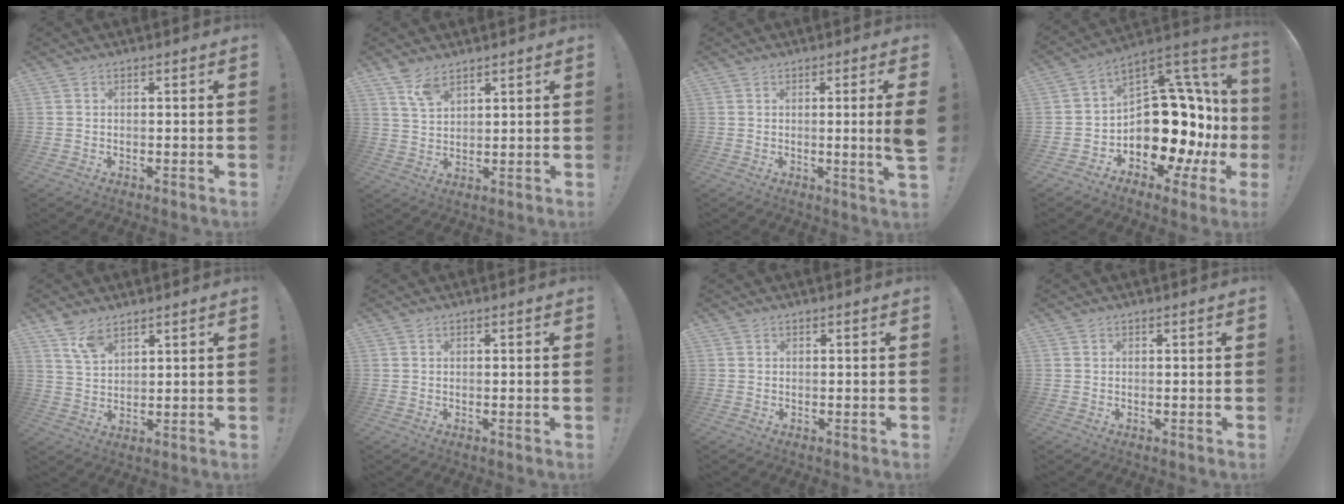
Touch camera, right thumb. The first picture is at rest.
{"total": 6.2, "force": [4.4, 2.7, 3.4], "torque": [-0.056, -0.022, 0.081]}
{"total": 6.5, "force": [0.3, -0.8, 6.4], "torque": [-0.100, -0.007, 0.000]}
{"total": 20.1, "force": [-3.4, 13.8, 14.3], "torque": [-0.182, -0.013, -0.018]}
{"total": 6.7, "force": [4.9, 3.0, 3.4], "torque": [-0.061, -0.024, 0.091]}
{"total": 0.6, "force": [0.1, -0.3, 0.5], "torque": [-0.009, -0.001, 0.001]}
{"total": 0.0}
{"total": 0.0}